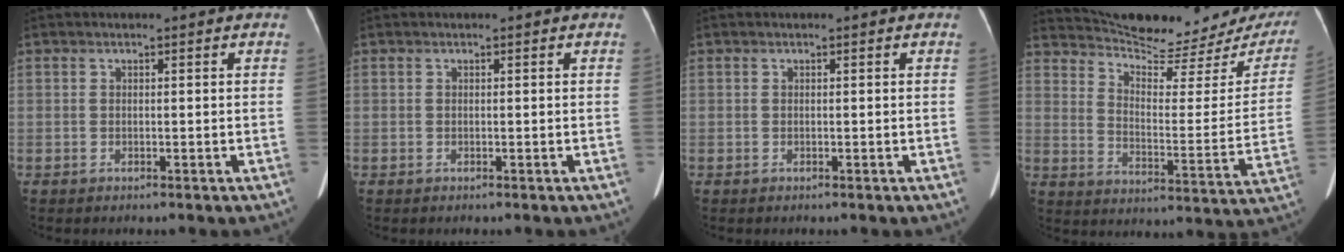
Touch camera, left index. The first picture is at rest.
{"total": 0.0}
{"total": 0.0}
{"total": 21.5, "force": [20.2, 2.9, 6.9], "torque": [-0.103, -0.069, 0.265]}